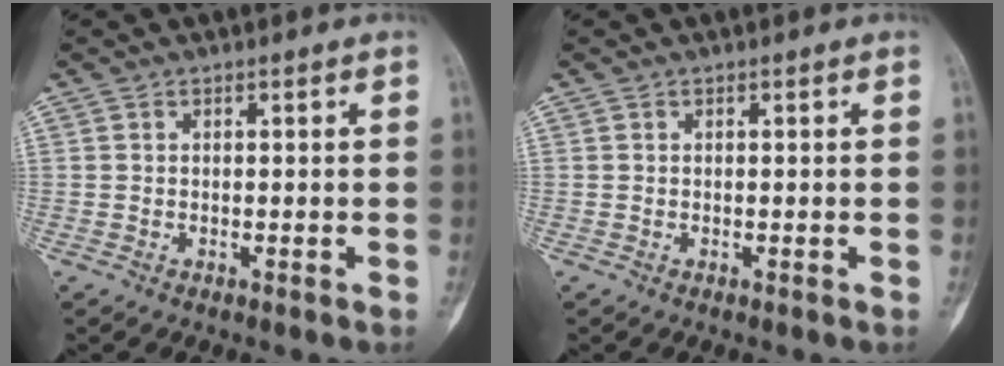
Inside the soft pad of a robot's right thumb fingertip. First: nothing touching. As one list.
[{"total": 0.0}]